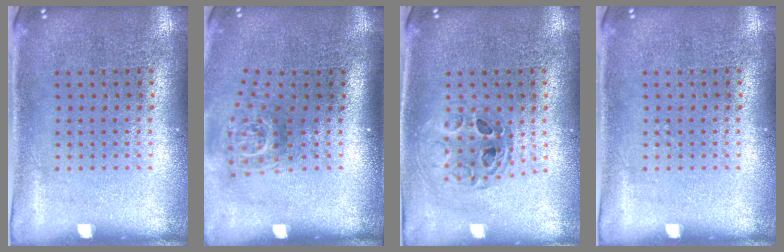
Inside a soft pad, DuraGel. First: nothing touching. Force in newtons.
{"total": 1.8, "press": 1.2, "slide": 1.3}
{"total": 0.7, "press": 0.7, "slide": 0.1}
{"total": 0.0}